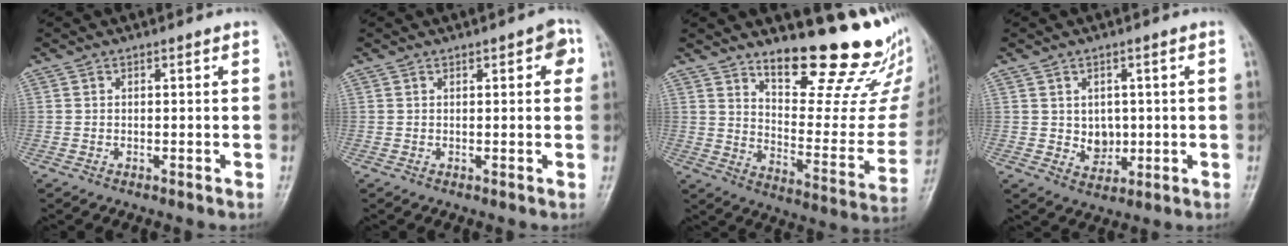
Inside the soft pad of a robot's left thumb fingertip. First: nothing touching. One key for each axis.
{"total": 3.4, "fx": 1.3, "fy": 1.4, "fz": 2.8, "tx": -0.022, "ty": 0.002, "tz": 0.010}
{"total": 21.7, "fx": 17.6, "fy": 6.4, "fz": 10.8, "tx": -0.100, "ty": -0.147, "tz": 0.245}
{"total": 4.6, "fx": 0.4, "fy": 3.7, "fz": 2.6, "tx": -0.018, "ty": -0.007, "tz": 0.016}